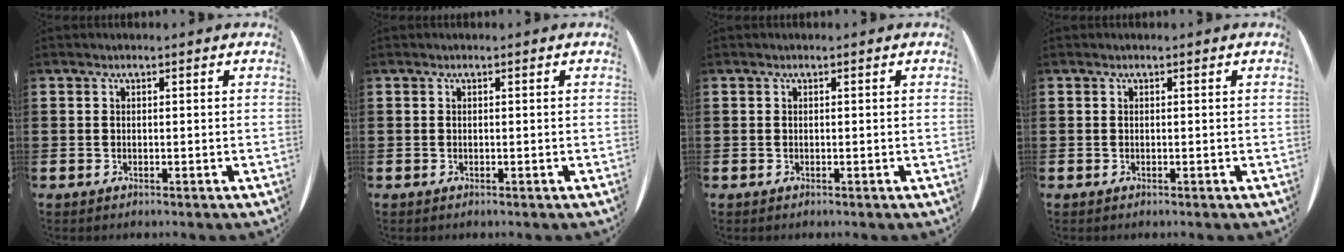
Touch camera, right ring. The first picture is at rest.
{"total": 0.0}
{"total": 0.0}
{"total": 0.0}